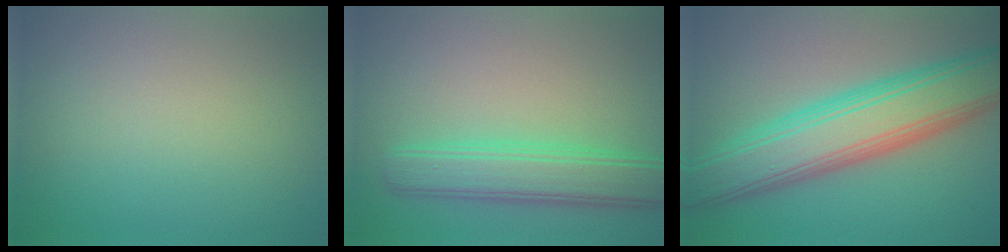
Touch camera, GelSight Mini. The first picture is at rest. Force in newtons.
{"total": 5.1, "press": 5.1, "slide": 0.2}
{"total": 9.4, "press": 9.4, "slide": 0.1}